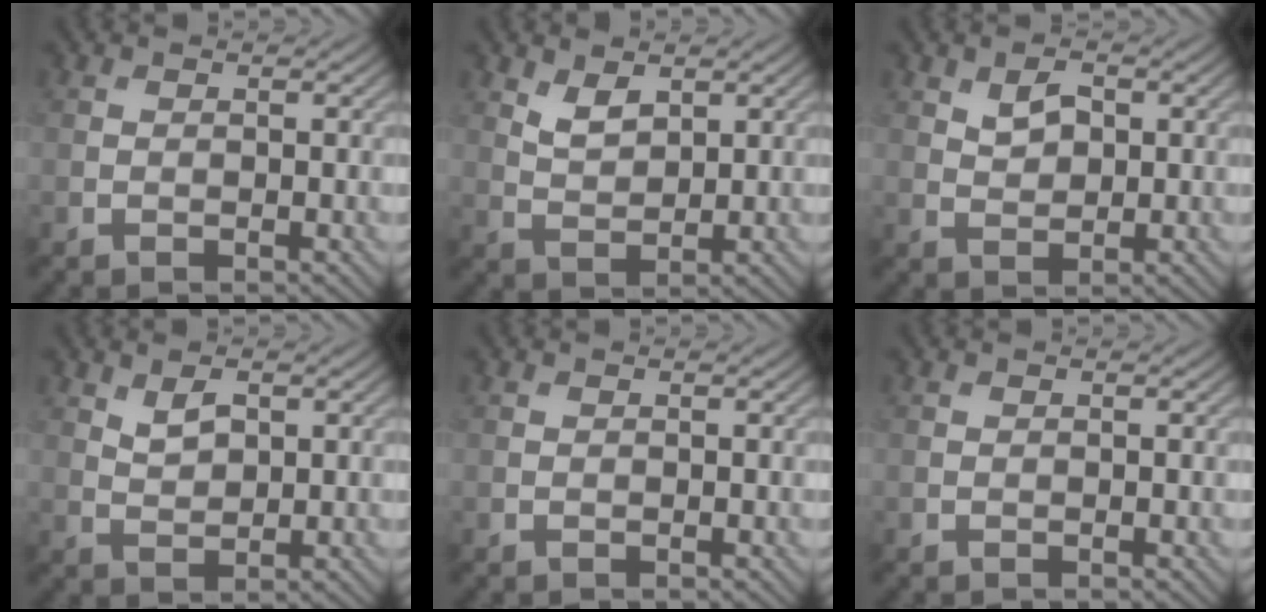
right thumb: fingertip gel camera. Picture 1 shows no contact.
{"total": 3.1, "force": [1.9, 1.5, 1.9], "torque": [-0.045, -0.007, 0.044]}
{"total": 2.9, "force": [1.1, 1.8, 1.9], "torque": [-0.038, 0.000, 0.022]}
{"total": 2.7, "force": [1.4, 1.5, 1.8], "torque": [-0.039, -0.003, 0.031]}
{"total": 0.0}
{"total": 0.0}